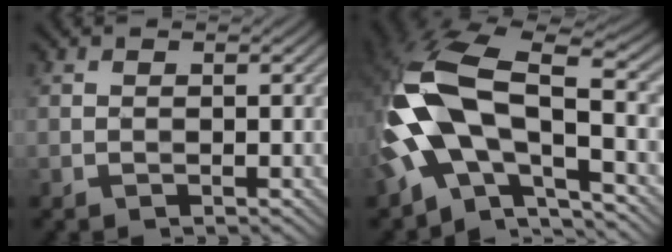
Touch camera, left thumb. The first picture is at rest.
{"total": 15.3, "force": [-3.2, 7.4, 13.0], "torque": [-0.278, 0.006, -0.072]}